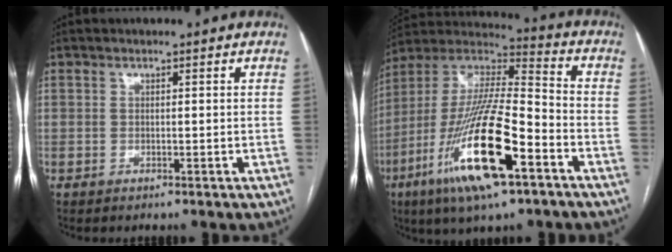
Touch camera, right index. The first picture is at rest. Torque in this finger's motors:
{"motor_torque": [1.24, -0.90, 0.58, 0.13]}